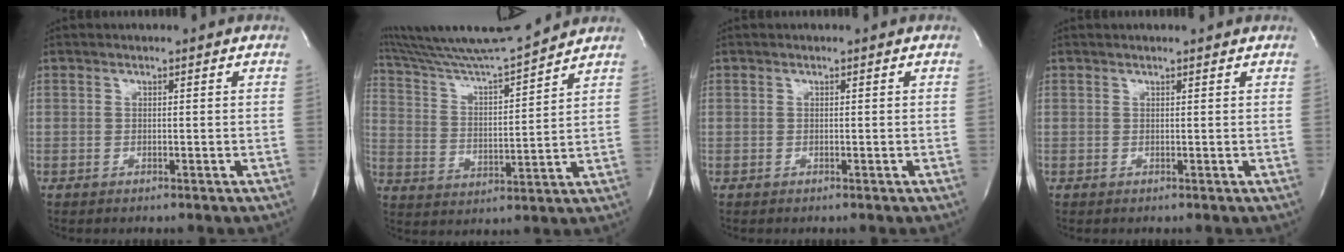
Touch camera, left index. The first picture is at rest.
{"total": 15.4, "force": [14.6, -1.4, 4.8], "torque": [-0.099, -0.020, 0.246]}
{"total": 0.0}
{"total": 2.6, "force": [2.5, 0.2, 0.8], "torque": [-0.012, 0.018, 0.028]}